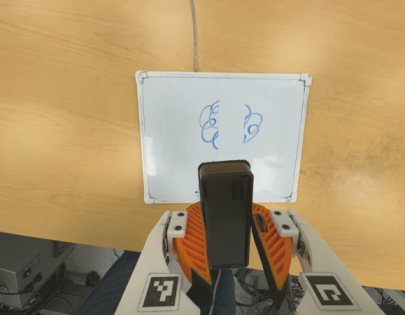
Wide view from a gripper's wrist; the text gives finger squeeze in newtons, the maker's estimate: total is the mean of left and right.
{"total": 7.2, "left": 8.1, "right": 6.3}